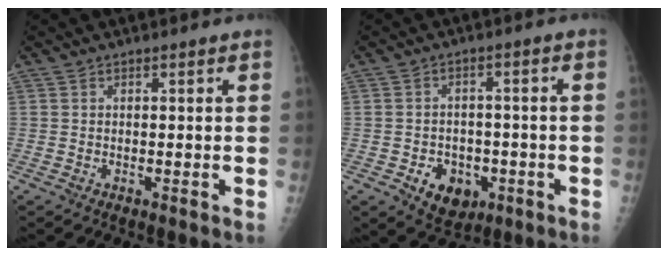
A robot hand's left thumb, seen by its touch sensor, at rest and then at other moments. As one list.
[{"total": 7.8, "force": [-3.1, 5.9, 4.1], "torque": [-0.033, 0.020, -0.037]}]